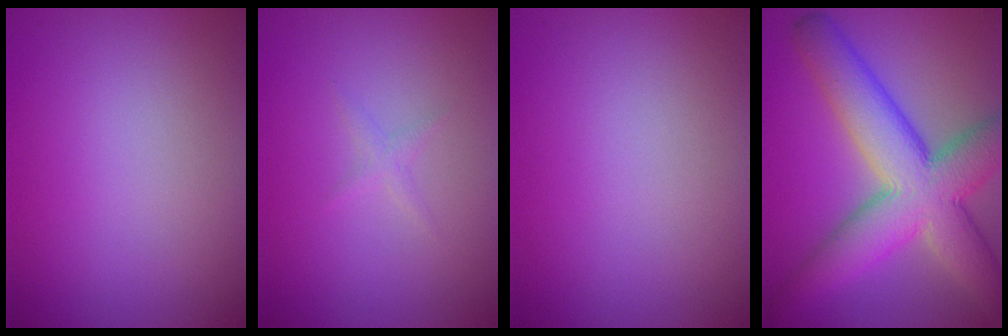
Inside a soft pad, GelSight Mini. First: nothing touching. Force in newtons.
{"total": 0.7, "press": 0.7, "slide": 0.0}
{"total": 0.0}
{"total": 10.7, "press": 10.7, "slide": 0.6}